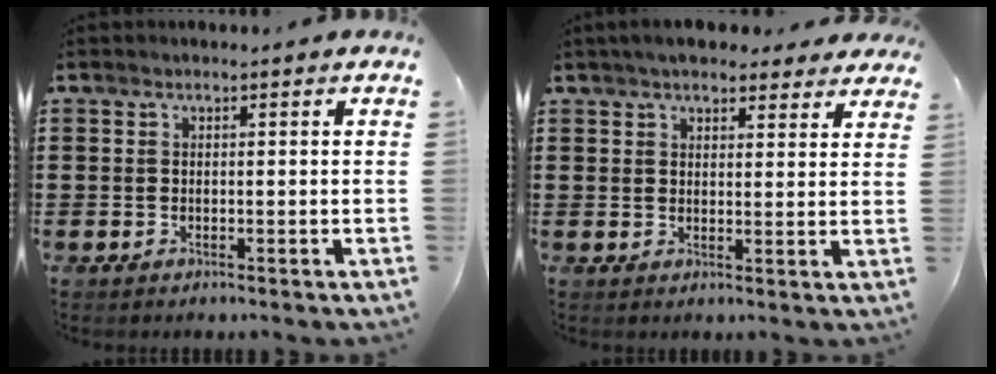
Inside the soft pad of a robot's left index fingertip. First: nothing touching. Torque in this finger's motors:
{"motor_torque": [2.14, 0.00, 1.05, 0.19]}